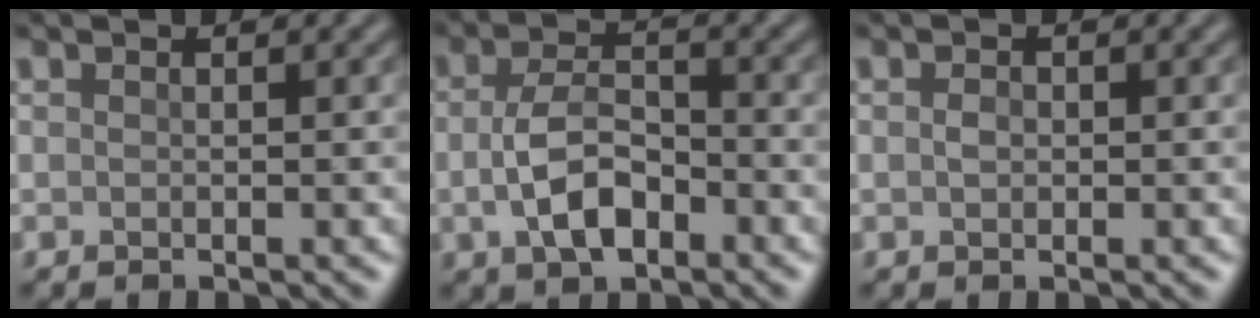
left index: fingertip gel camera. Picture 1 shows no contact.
{"total": 4.6, "force": [-1.3, 2.5, 3.7], "torque": [-0.078, -0.001, -0.026]}
{"total": 0.9, "force": [0.0, 0.6, 0.6], "torque": [-0.012, -0.002, -0.001]}